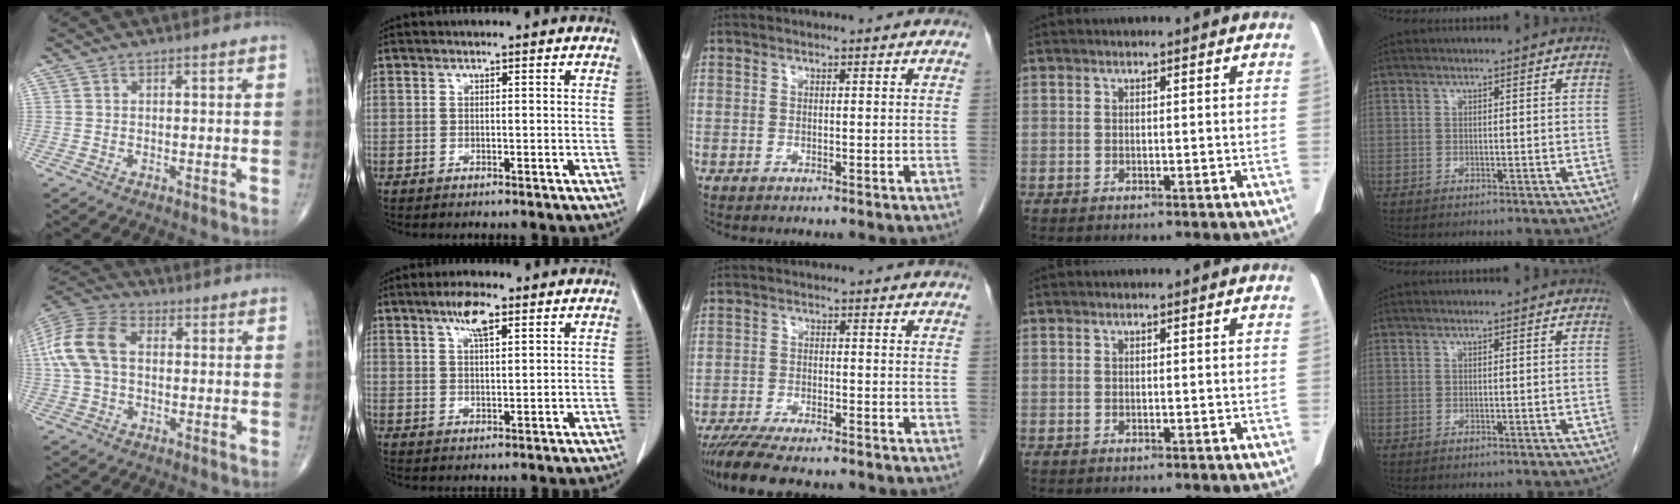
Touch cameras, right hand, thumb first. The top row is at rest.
{"thumb": {"total": 13.0, "force": [1.3, 8.5, 9.8], "torque": [-0.213, 0.032, 0.019]}, "index": {"total": 5.0, "force": [3.0, 1.2, 3.9], "torque": [-0.078, 0.006, 0.054]}, "middle": {"total": 10.8, "force": [-9.3, 1.9, 5.1], "torque": [-0.078, -0.015, -0.144]}}